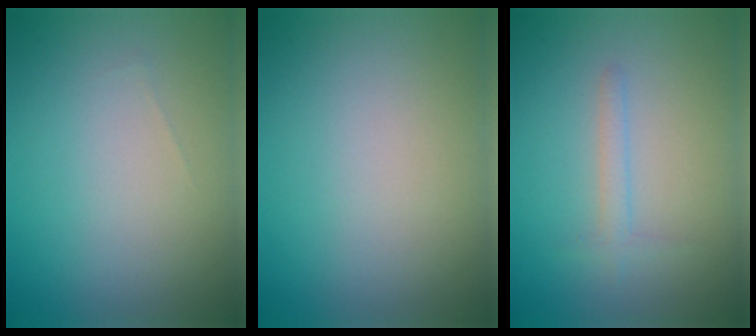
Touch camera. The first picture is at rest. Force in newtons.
{"total": 0.0}
{"total": 1.2, "press": 1.2, "slide": 0.1}